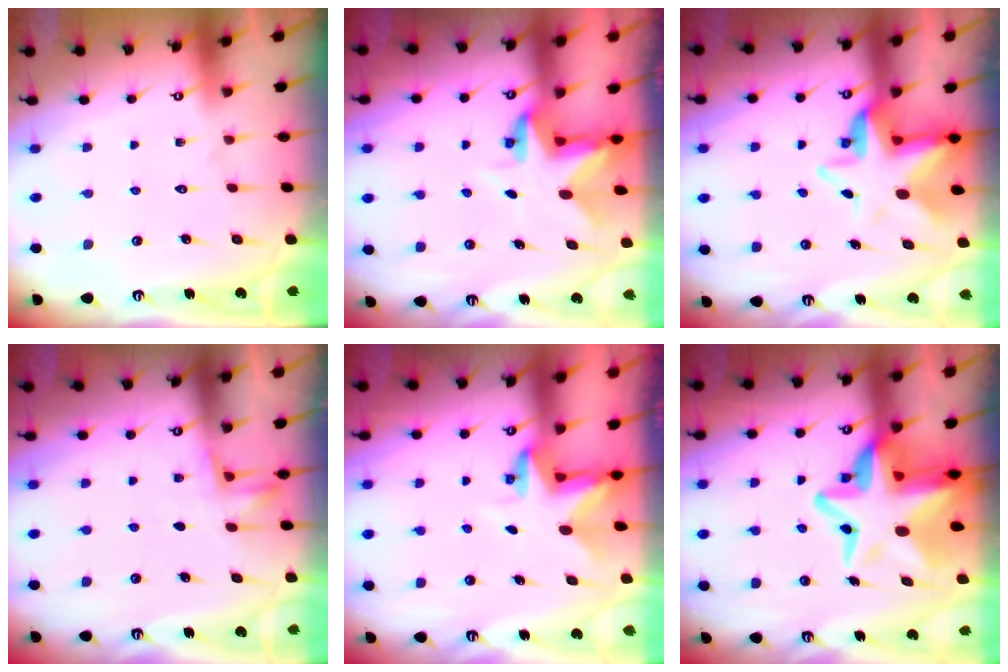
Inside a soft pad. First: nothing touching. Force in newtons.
{"total": 4.4, "press": 4.4, "slide": 0.5}
{"total": 8.4, "press": 8.2, "slide": 2.0}
{"total": 4.9, "press": 4.7, "slide": 1.3}
{"total": 2.8, "press": 2.8, "slide": 0.2}
{"total": 17.5, "press": 16.9, "slide": 4.3}